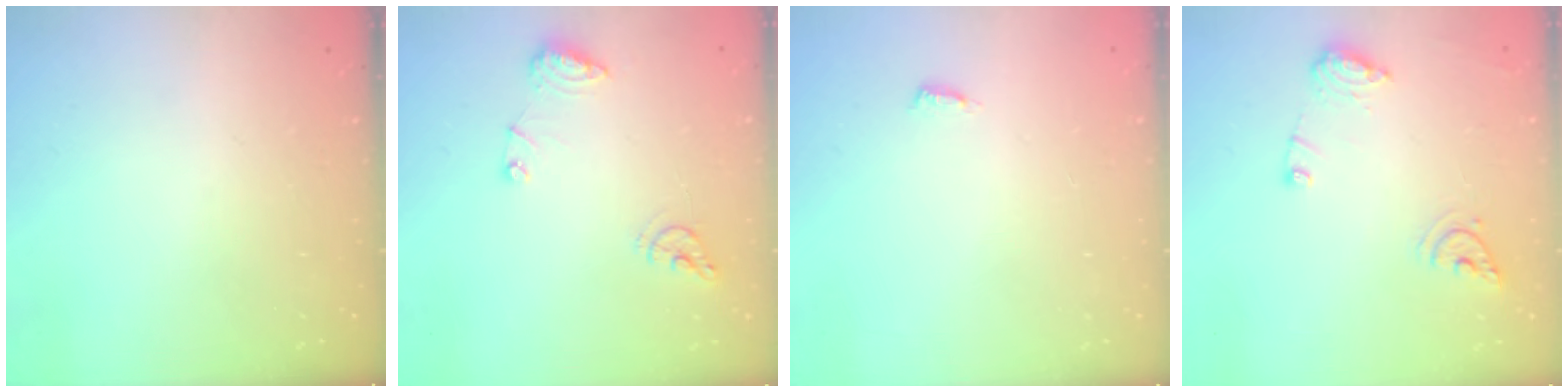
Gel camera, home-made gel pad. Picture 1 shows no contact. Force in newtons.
{"total": 8.9, "press": 8.9, "slide": 1.0}
{"total": 3.4, "press": 3.4, "slide": 0.3}
{"total": 10.3, "press": 10.2, "slide": 1.1}